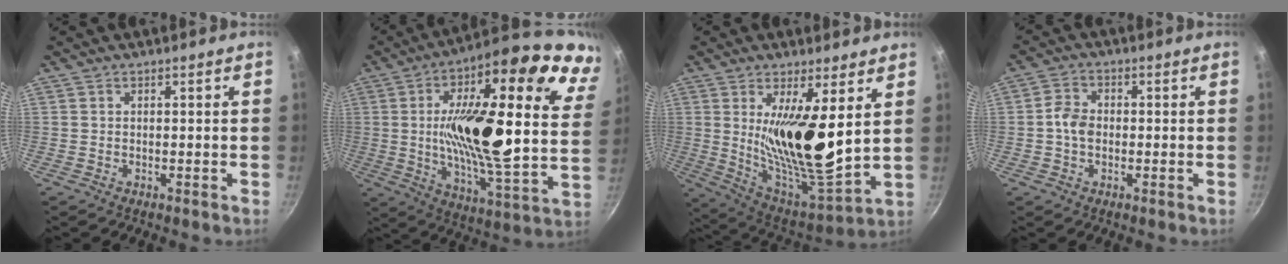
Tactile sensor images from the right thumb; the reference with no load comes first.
{"total": 31.9, "force": [12.5, 11.4, 27.1], "torque": [-0.423, -0.047, 0.195]}
{"total": 18.7, "force": [5.5, 5.4, 17.0], "torque": [-0.285, -0.072, 0.107]}
{"total": 4.4, "force": [-0.5, 3.3, 2.8], "torque": [-0.045, 0.014, -0.018]}